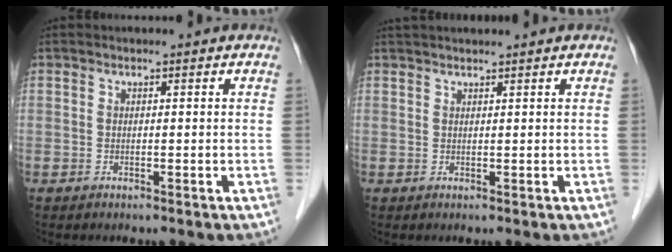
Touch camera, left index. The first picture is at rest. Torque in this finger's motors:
{"motor_torque": [0.46, -0.19, 0.10, 0.02]}